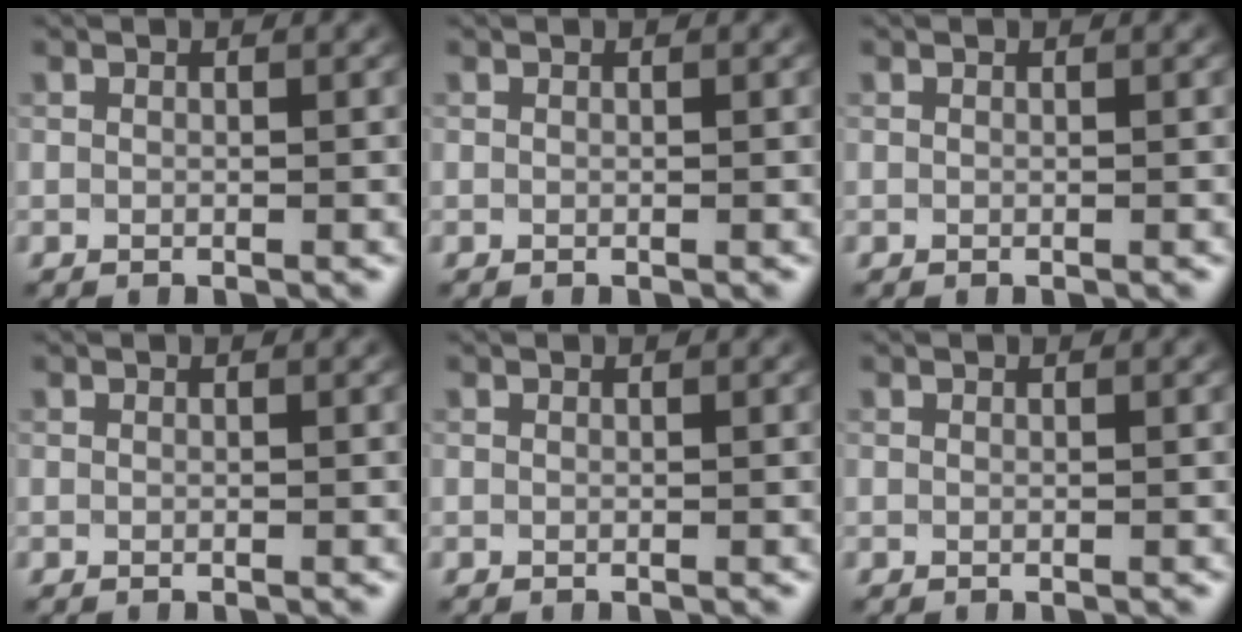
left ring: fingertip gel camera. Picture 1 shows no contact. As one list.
[{"total": 0.0}, {"total": 0.0}, {"total": 0.0}, {"total": 0.0}, {"total": 0.0}]